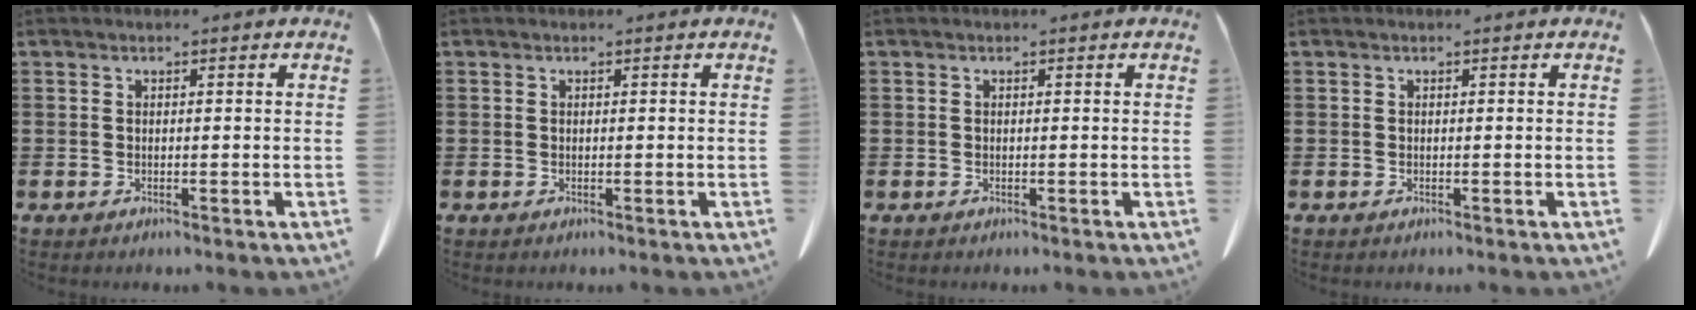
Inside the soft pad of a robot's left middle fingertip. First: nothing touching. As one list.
[{"total": 0.0}, {"total": 0.0}, {"total": 0.0}]